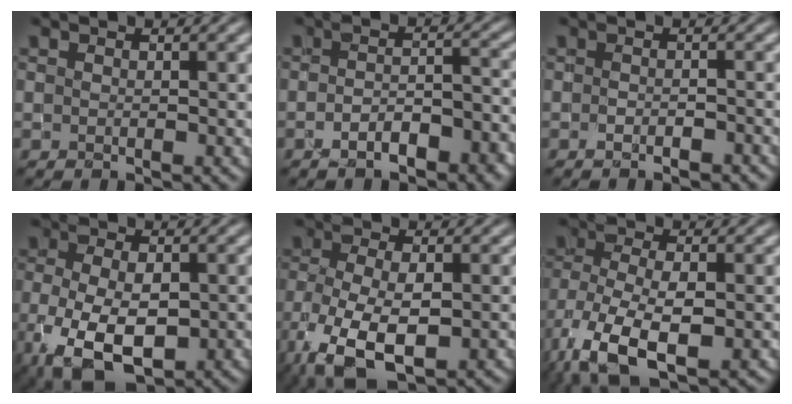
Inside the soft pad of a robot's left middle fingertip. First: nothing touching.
{"total": 4.1, "force": [-2.4, 1.6, 2.9], "torque": [-0.048, 0.003, -0.035]}
{"total": 1.4, "force": [-1.0, 0.6, 0.8], "torque": [-0.014, 0.000, -0.017]}
{"total": 9.0, "force": [-2.9, 5.0, 6.9], "torque": [-0.141, -0.022, -0.048]}
{"total": 8.4, "force": [-3.4, 4.1, 6.5], "torque": [-0.151, -0.024, -0.059]}
{"total": 9.0, "force": [-4.2, 4.0, 6.8], "torque": [-0.153, -0.017, -0.080]}